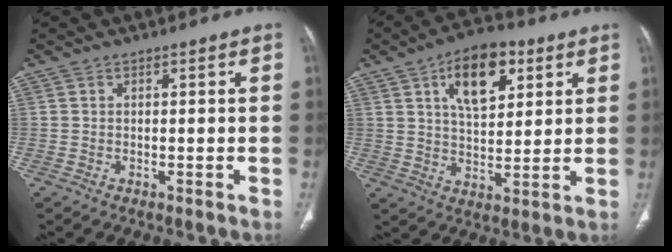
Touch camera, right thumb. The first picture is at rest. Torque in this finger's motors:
{"motor_torque": [0.05, 2.43, -0.15, 0.22, 0.07]}